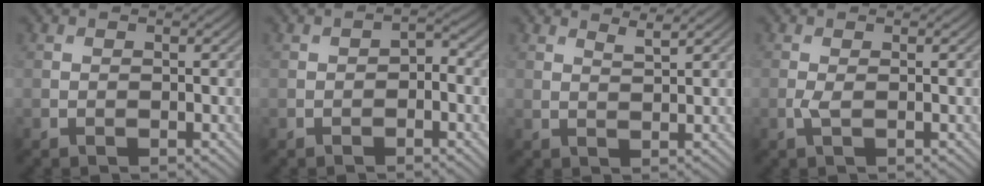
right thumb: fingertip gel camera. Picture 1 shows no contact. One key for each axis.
{"total": 1.7, "fx": -0.7, "fy": 1.0, "fz": 1.1, "tx": -0.019, "ty": 0.002, "tz": -0.017}
{"total": 1.7, "fx": 1.5, "fy": 0.1, "fz": 0.8, "tx": -0.022, "ty": 0.003, "tz": 0.031}
{"total": 1.1, "fx": -0.1, "fy": 0.2, "fz": 1.1, "tx": -0.028, "ty": -0.001, "tz": -0.004}